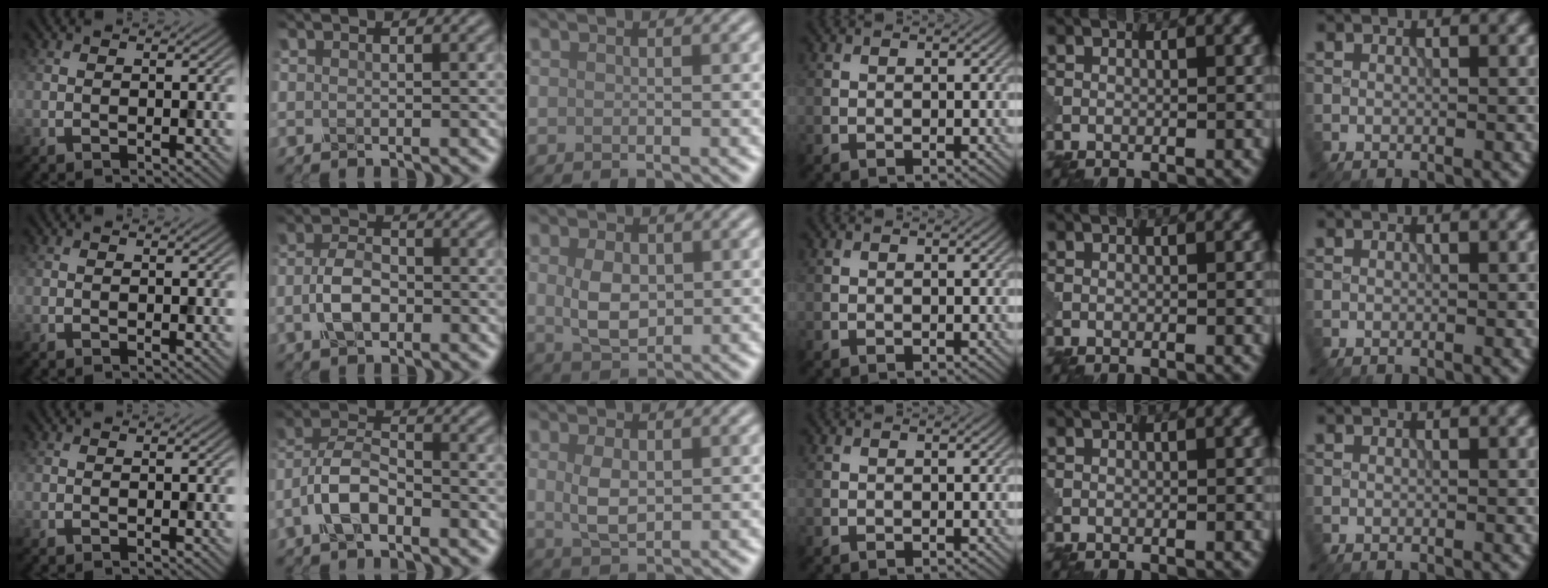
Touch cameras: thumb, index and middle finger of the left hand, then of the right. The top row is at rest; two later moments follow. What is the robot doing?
{"motion": "close", "object": "eyeshadow palette"}